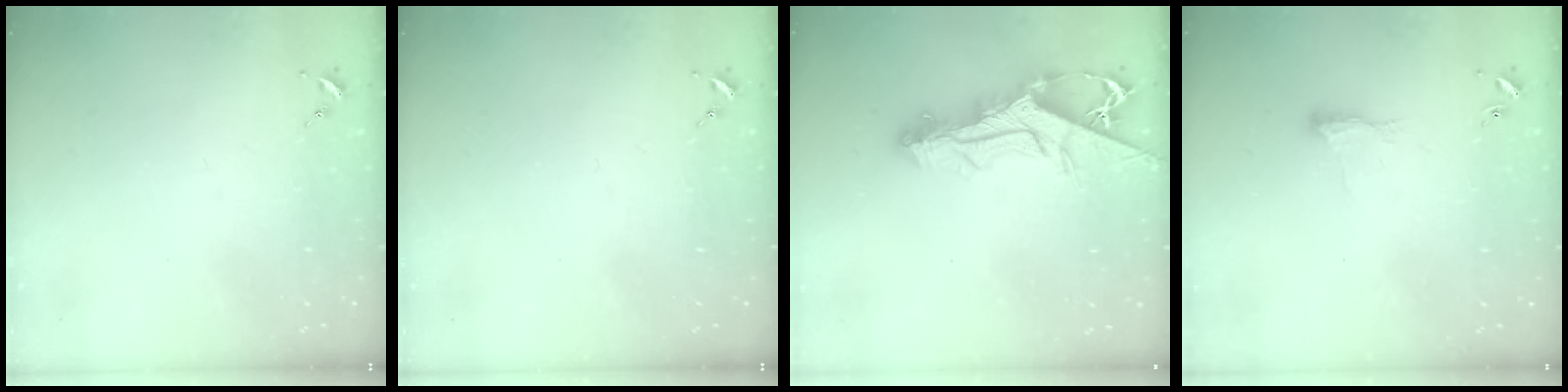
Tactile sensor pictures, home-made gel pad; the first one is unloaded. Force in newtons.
{"total": 0.0}
{"total": 13.3, "press": 13.2, "slide": 1.5}
{"total": 5.1, "press": 5.1, "slide": 0.6}